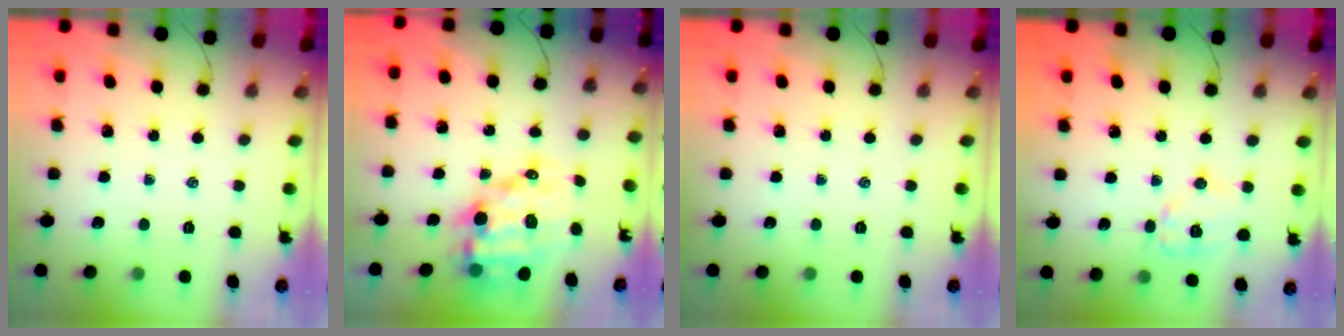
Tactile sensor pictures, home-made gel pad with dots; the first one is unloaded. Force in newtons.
{"total": 12.9, "press": 12.4, "slide": 3.4}
{"total": 0.0}
{"total": 9.4, "press": 9.4, "slide": 0.2}